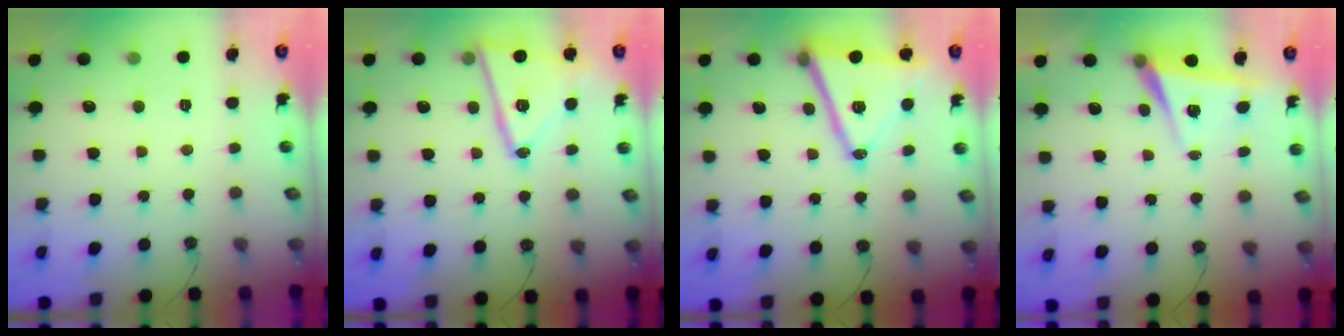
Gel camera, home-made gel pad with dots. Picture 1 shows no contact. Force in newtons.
{"total": 16.9, "press": 16.8, "slide": 1.2}
{"total": 17.0, "press": 16.5, "slide": 3.9}
{"total": 6.8, "press": 5.8, "slide": 3.7}